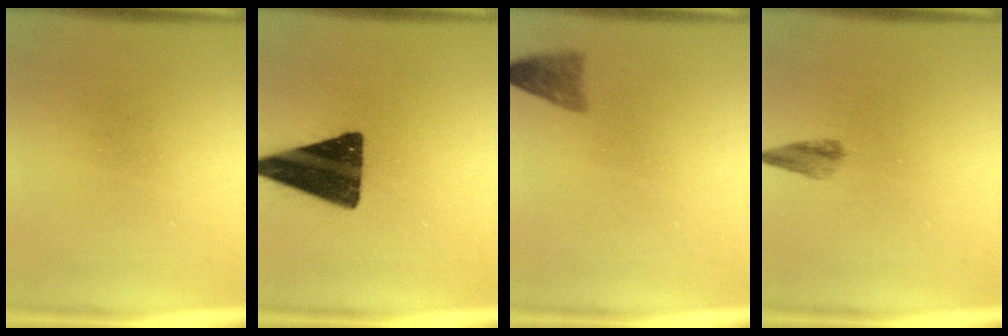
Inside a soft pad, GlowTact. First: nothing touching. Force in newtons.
{"total": 16.5}
{"total": 2.4}
{"total": 2.0}